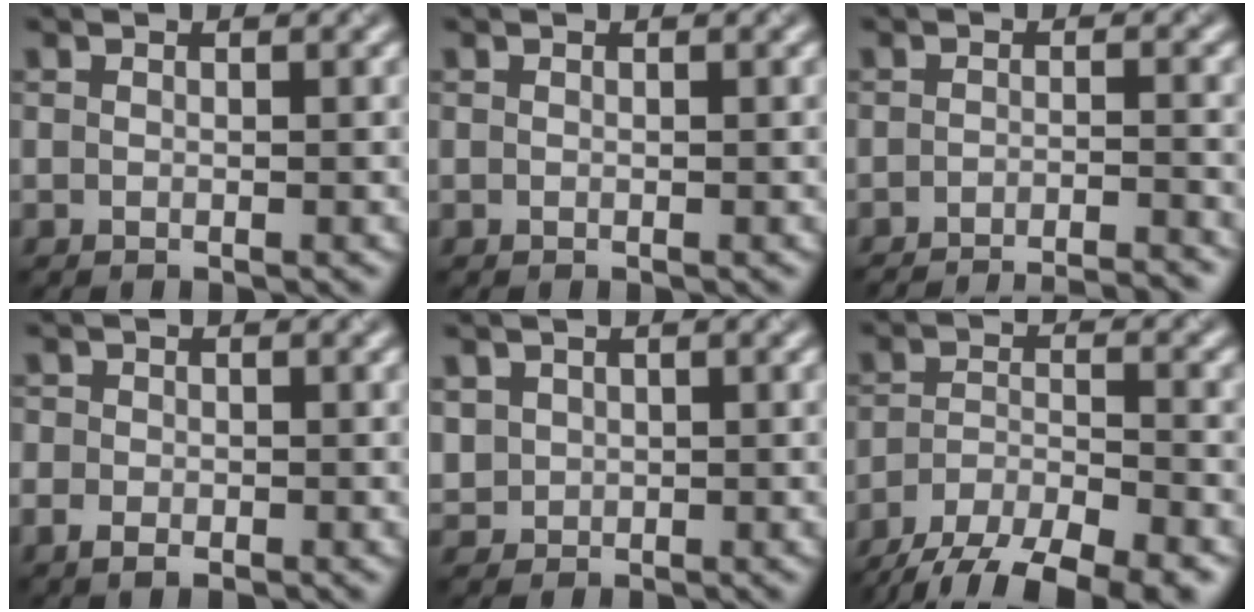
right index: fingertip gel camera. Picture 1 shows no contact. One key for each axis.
{"total": 0.0}
{"total": 8.4, "fx": -7.9, "fy": 1.5, "fz": 2.6, "tx": -0.012, "ty": 0.005, "tz": -0.099}
{"total": 2.0, "fx": -0.8, "fy": 1.5, "fz": 1.1, "tx": -0.019, "ty": -0.004, "tz": -0.019}
{"total": 1.9, "fx": 0.5, "fy": 1.8, "fz": 0.4, "tx": -0.017, "ty": -0.004, "tz": 0.018}
{"total": 9.8, "fx": -7.9, "fy": 2.9, "fz": 5.1, "tx": -0.080, "ty": -0.024, "tz": -0.127}